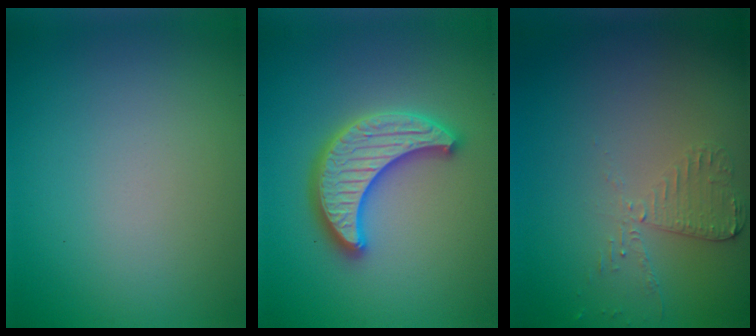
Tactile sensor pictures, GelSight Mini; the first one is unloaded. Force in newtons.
{"total": 5.3, "press": 5.2, "slide": 0.9}
{"total": 2.0, "press": 2.0, "slide": 0.3}